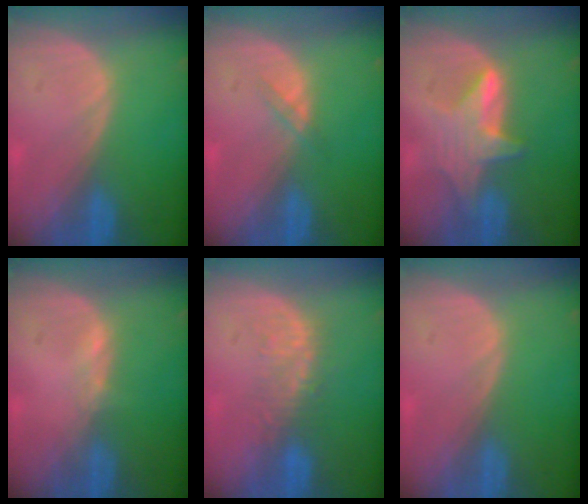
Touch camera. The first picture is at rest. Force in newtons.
{"total": 1.3, "press": 1.3, "slide": 0.2}
{"total": 6.0, "press": 5.9, "slide": 0.9}
{"total": 0.7, "press": 0.7, "slide": 0.2}
{"total": 4.3, "press": 4.0, "slide": 1.6}
{"total": 0.0}